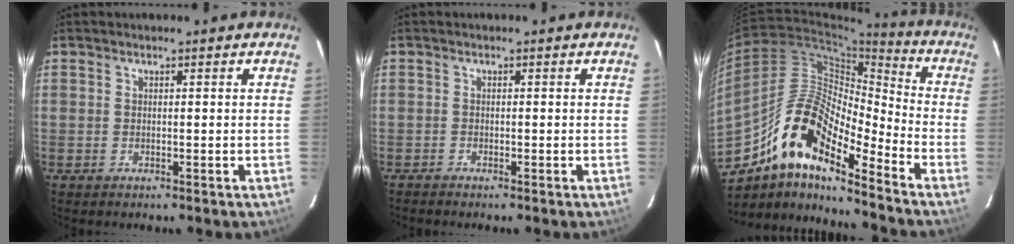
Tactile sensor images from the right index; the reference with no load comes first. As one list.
[{"total": 0.8, "force": [-0.8, 0.1, 0.0], "torque": [-0.005, -0.003, -0.015]}, {"total": 16.7, "force": [-11.1, 4.5, 11.7], "torque": [-0.202, 0.006, -0.223]}]